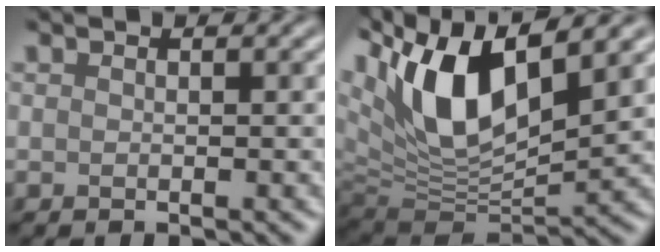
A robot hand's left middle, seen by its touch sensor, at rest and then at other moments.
{"total": 12.6, "force": [5.1, 5.8, 10.0], "torque": [-0.198, 0.008, 0.092]}